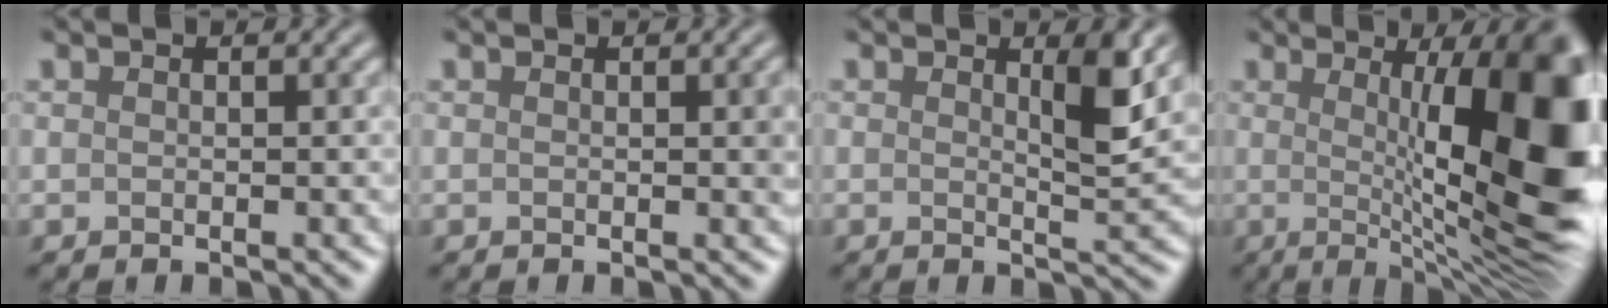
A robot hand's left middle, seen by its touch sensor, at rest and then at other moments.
{"total": 0.7, "force": [-0.4, -0.5, 0.4], "torque": [-0.017, -0.002, 0.009]}
{"total": 2.1, "force": [0.4, -0.3, 2.1], "torque": [-0.047, -0.008, 0.020]}
{"total": 14.3, "force": [0.5, 3.2, 13.9], "torque": [-0.154, 0.004, 0.027]}